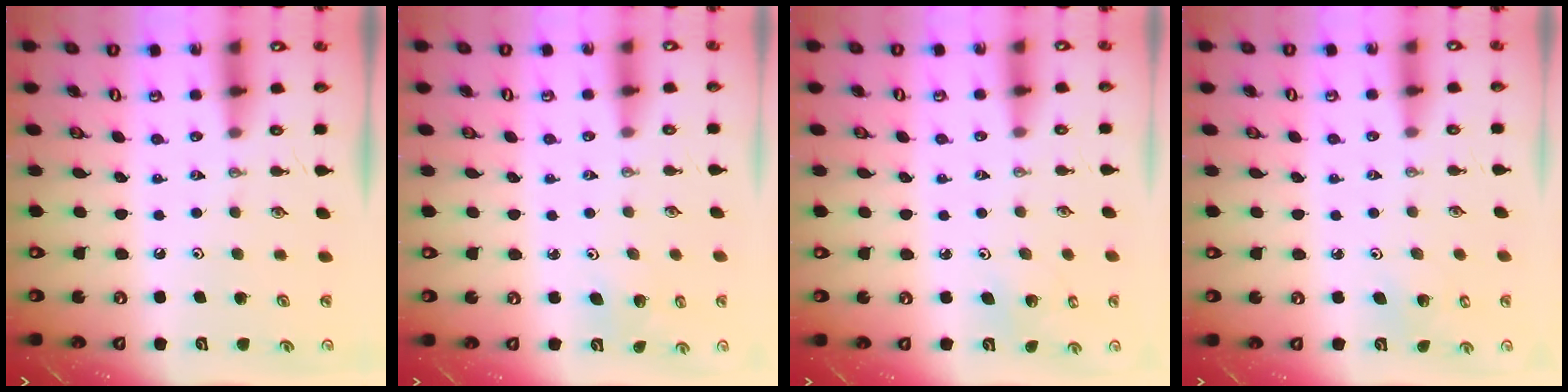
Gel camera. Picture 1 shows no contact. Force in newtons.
{"total": 2.6, "press": 2.6, "slide": 0.2}
{"total": 2.3, "press": 2.3, "slide": 0.2}
{"total": 2.8, "press": 2.8, "slide": 0.2}